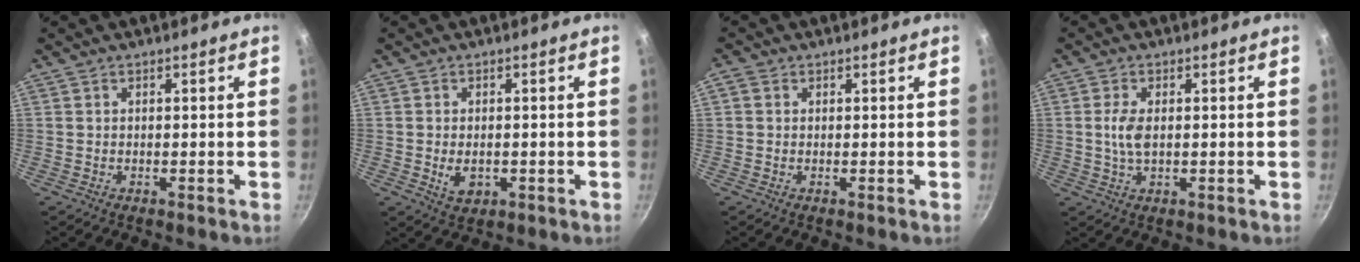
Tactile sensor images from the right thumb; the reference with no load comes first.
{"total": 4.2, "force": [-0.7, 2.8, 3.0], "torque": [-0.046, -0.003, -0.006]}
{"total": 1.3, "force": [0.3, 1.2, 0.5], "torque": [-0.011, 0.003, 0.001]}
{"total": 4.1, "force": [0.2, 2.0, 3.5], "torque": [-0.076, 0.001, 0.004]}